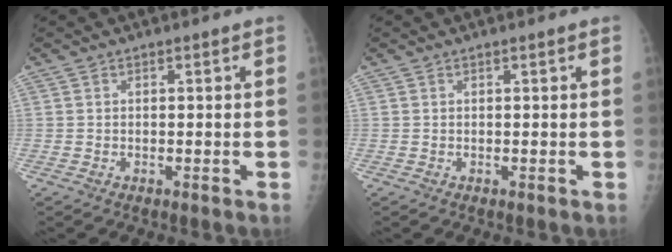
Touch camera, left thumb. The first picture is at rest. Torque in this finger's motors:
{"motor_torque": [0.25, 0.31, 0.14, 0.08, 0.00]}